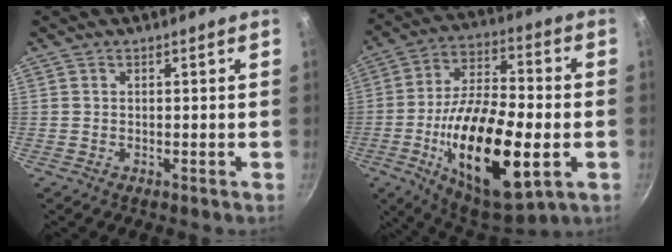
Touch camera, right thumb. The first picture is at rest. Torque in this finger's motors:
{"motor_torque": [0.19, 1.46, 1.96, -0.81, 0.70]}